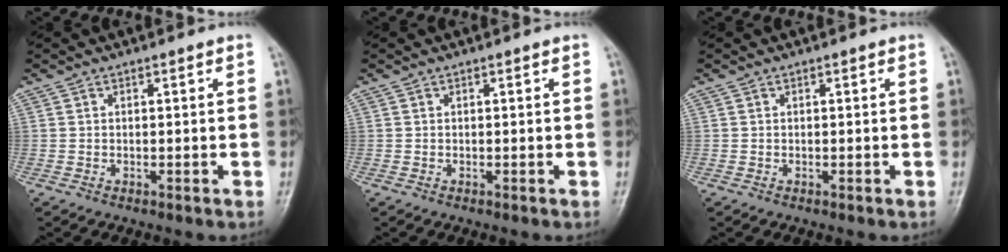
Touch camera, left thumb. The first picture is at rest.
{"total": 0.0}
{"total": 0.0}